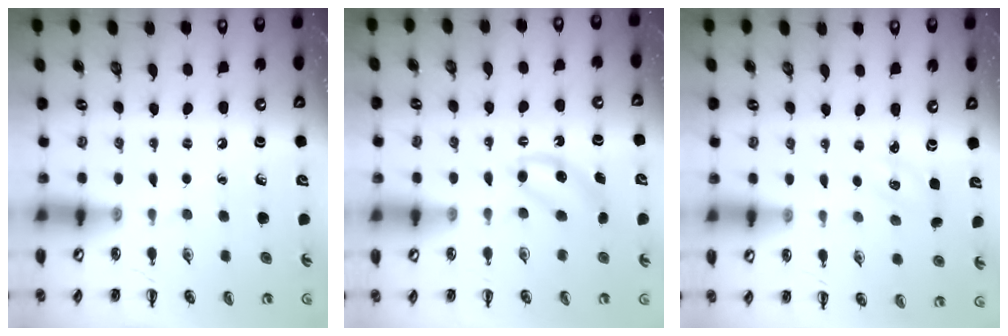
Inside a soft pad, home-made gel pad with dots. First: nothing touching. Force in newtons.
{"total": 5.0, "press": 4.8, "slide": 1.4}
{"total": 1.6, "press": 1.5, "slide": 0.5}